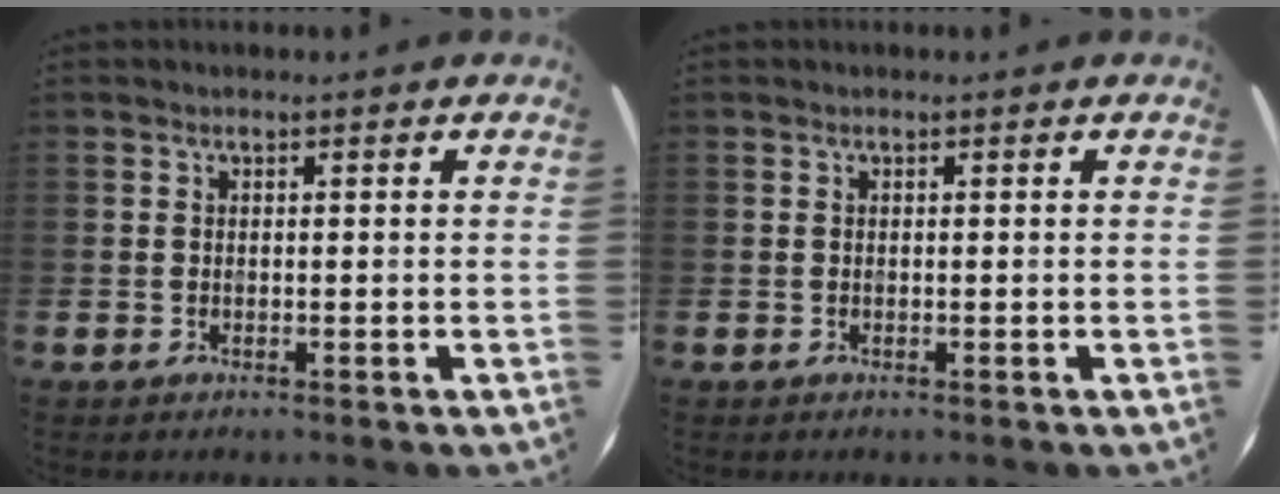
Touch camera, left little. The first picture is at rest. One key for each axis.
{"total": 0.0}